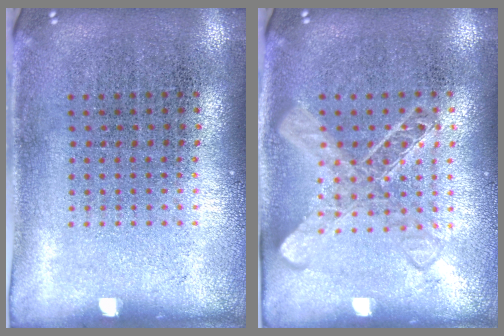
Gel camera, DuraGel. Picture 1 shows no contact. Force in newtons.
{"total": 1.3, "press": 1.3, "slide": 0.3}